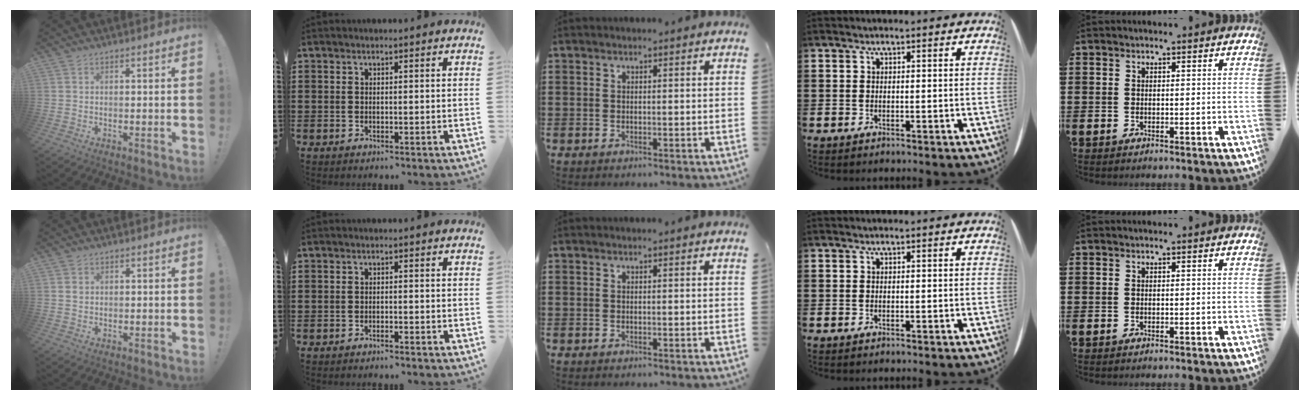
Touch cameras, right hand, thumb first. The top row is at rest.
{"thumb": {"total": 1.1, "force": [0.5, 1.0, 0.2], "torque": [0.004, 0.000, 0.008]}, "index": {"total": 1.1, "force": [-1.1, -0.1, 0.0], "torque": [-0.002, 0.000, -0.022]}}